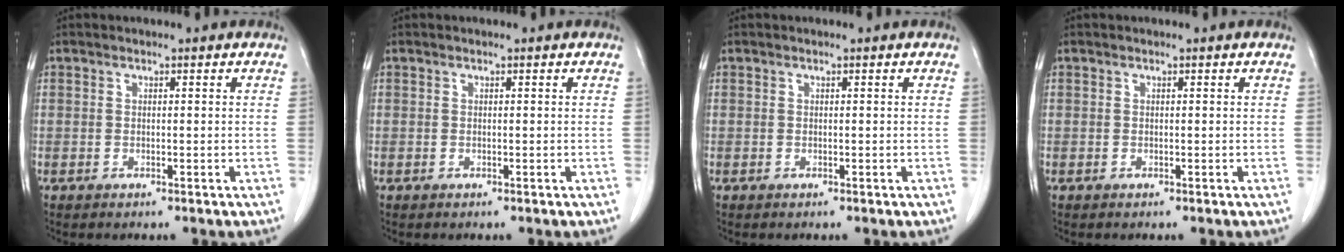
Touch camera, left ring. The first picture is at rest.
{"total": 0.0}
{"total": 0.0}
{"total": 0.0}